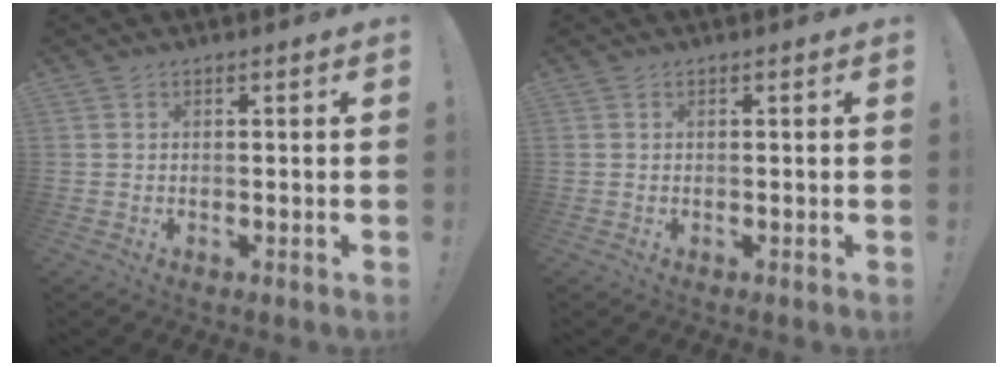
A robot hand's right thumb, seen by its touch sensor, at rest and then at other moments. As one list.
[{"total": 0.0}]